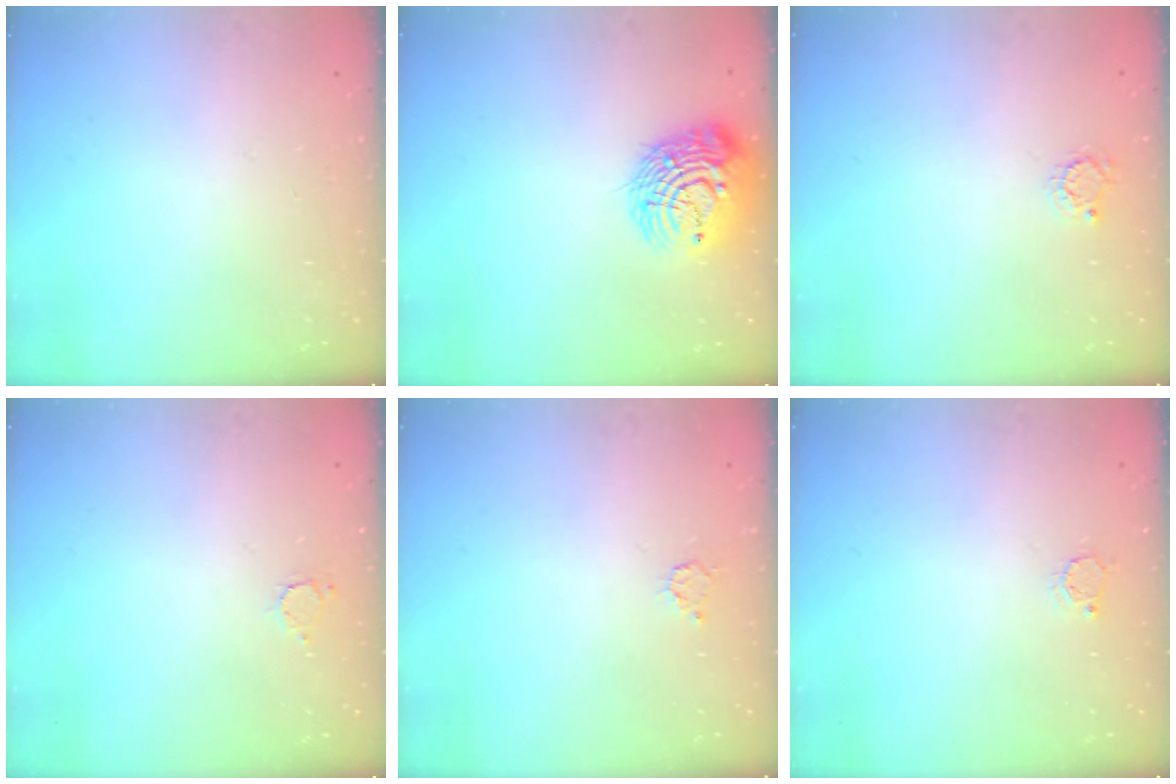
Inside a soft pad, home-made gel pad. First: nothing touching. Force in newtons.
{"total": 13.3, "press": 13.2, "slide": 2.0}
{"total": 2.7, "press": 2.7, "slide": 0.4}
{"total": 2.5, "press": 2.5, "slide": 0.3}
{"total": 2.9, "press": 2.9, "slide": 0.3}
{"total": 2.6, "press": 2.6, "slide": 0.3}